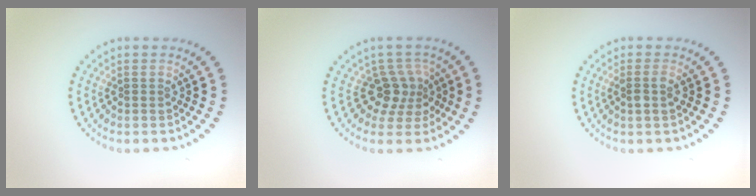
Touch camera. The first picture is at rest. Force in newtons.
{"total": 2.9, "press": 2.2, "slide": 1.9}
{"total": 1.3, "press": 1.1, "slide": 0.6}